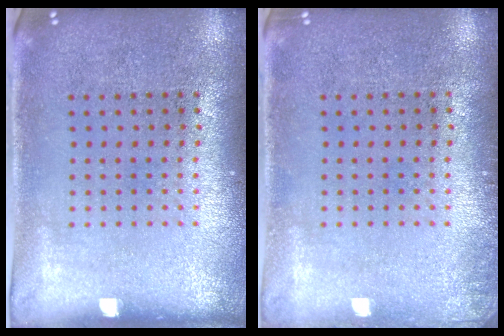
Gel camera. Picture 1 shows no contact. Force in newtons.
{"total": 0.7, "press": 0.6, "slide": 0.2}